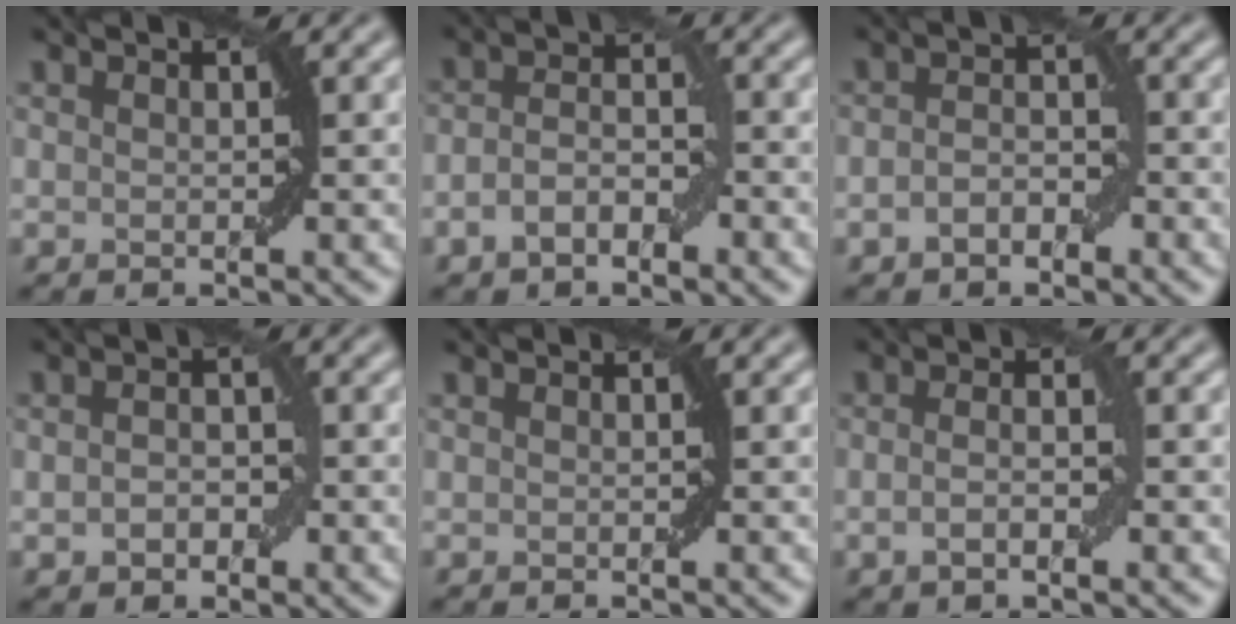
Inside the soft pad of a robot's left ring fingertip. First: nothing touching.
{"total": 3.3, "force": [-1.4, 1.7, 2.4], "torque": [-0.047, 0.005, -0.030]}
{"total": 2.5, "force": [-1.0, 1.5, 1.8], "torque": [-0.030, 0.005, -0.020]}
{"total": 2.4, "force": [-0.4, 1.6, 1.8], "torque": [-0.029, 0.001, -0.008]}
{"total": 0.0}
{"total": 2.3, "force": [-0.5, 0.7, 2.1], "torque": [-0.039, -0.003, -0.011]}